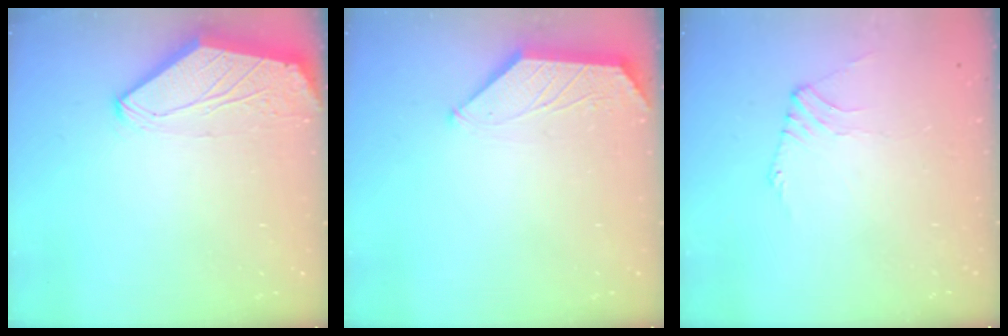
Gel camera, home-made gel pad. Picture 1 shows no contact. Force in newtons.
{"total": 1.2, "press": 1.1, "slide": 0.3}
{"total": 1.9, "press": 1.9, "slide": 0.5}